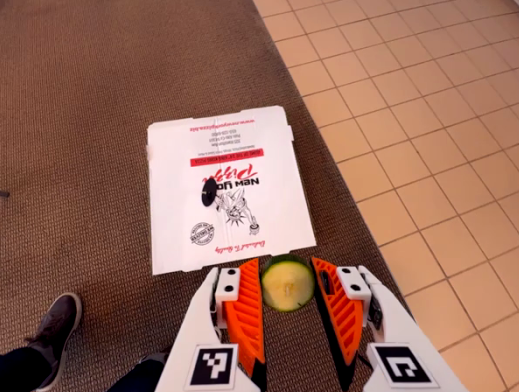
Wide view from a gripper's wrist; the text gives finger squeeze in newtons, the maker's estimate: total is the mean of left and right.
{"total": 7.1, "left": 7.2, "right": 6.9}